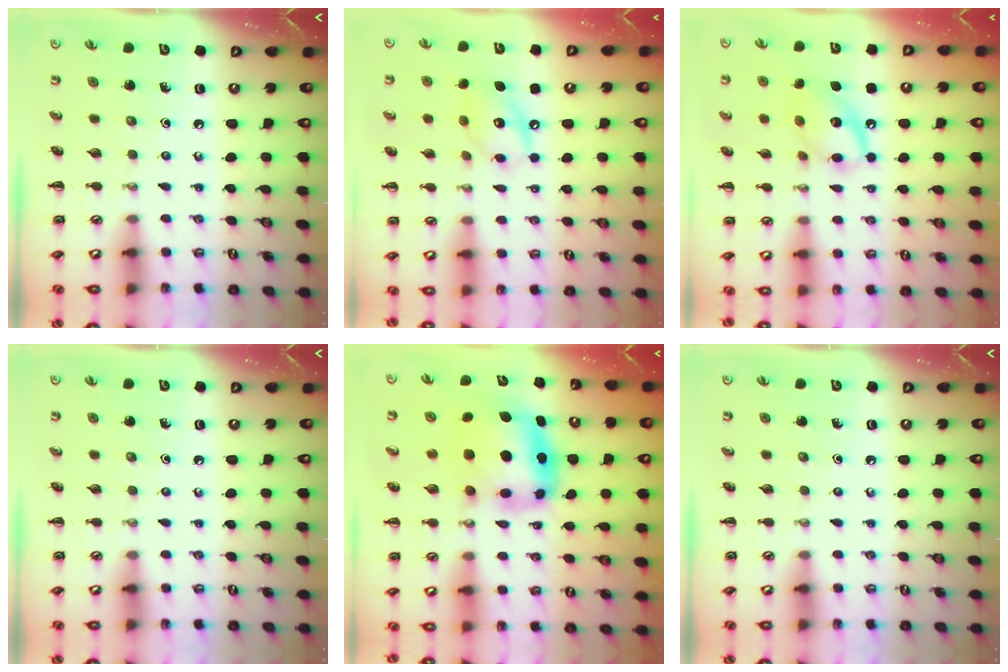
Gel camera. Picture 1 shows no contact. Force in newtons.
{"total": 10.4, "press": 10.3, "slide": 1.5}
{"total": 12.6, "press": 12.6, "slide": 1.3}
{"total": 0.0}
{"total": 6.0, "press": 5.9, "slide": 1.4}
{"total": 0.0}